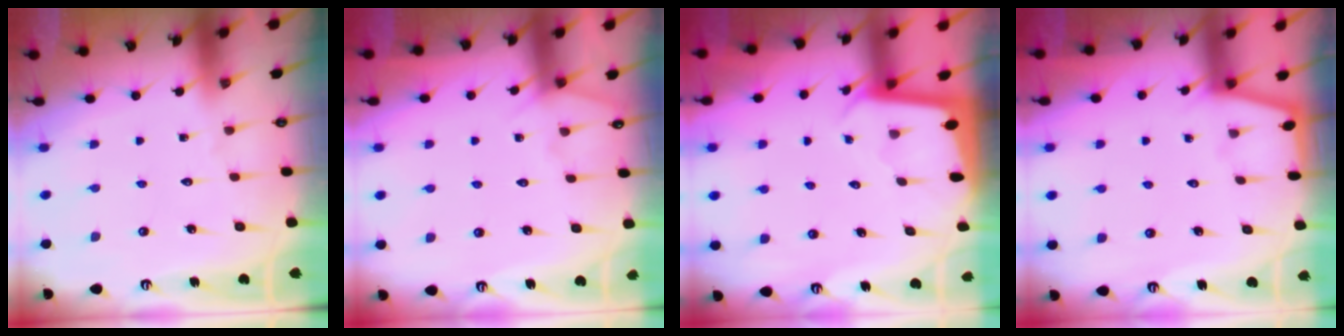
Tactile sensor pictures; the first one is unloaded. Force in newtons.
{"total": 4.5, "press": 4.4, "slide": 0.6}
{"total": 1.9, "press": 1.9, "slide": 0.0}
{"total": 1.6, "press": 1.5, "slide": 0.3}